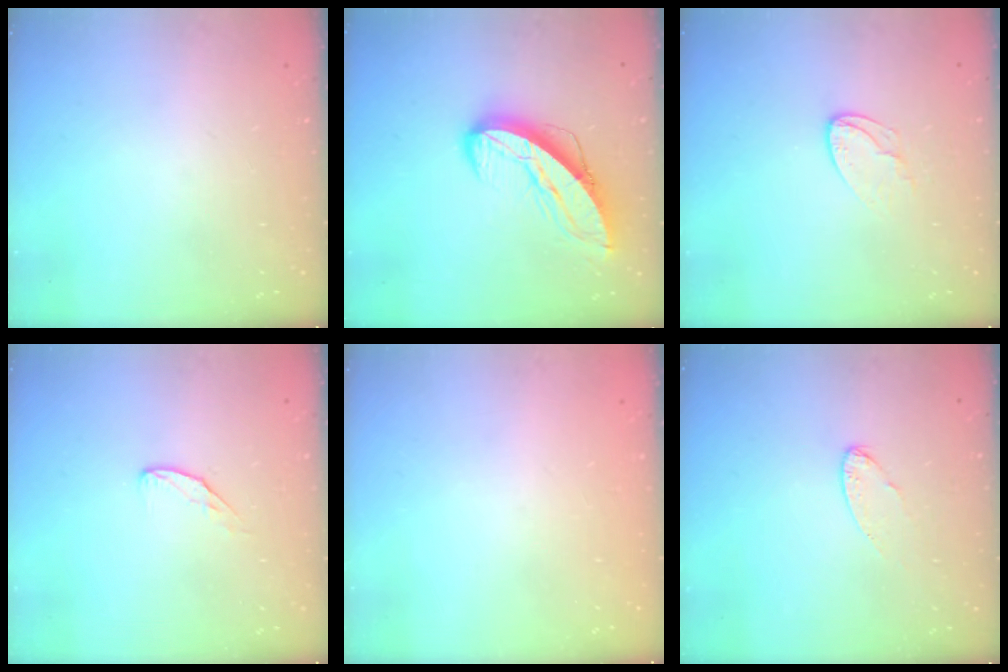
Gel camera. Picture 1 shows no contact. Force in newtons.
{"total": 11.8, "press": 11.7, "slide": 1.1}
{"total": 5.0, "press": 5.0, "slide": 0.4}
{"total": 4.2, "press": 4.2, "slide": 0.5}
{"total": 0.0}
{"total": 5.7, "press": 5.6, "slide": 0.5}